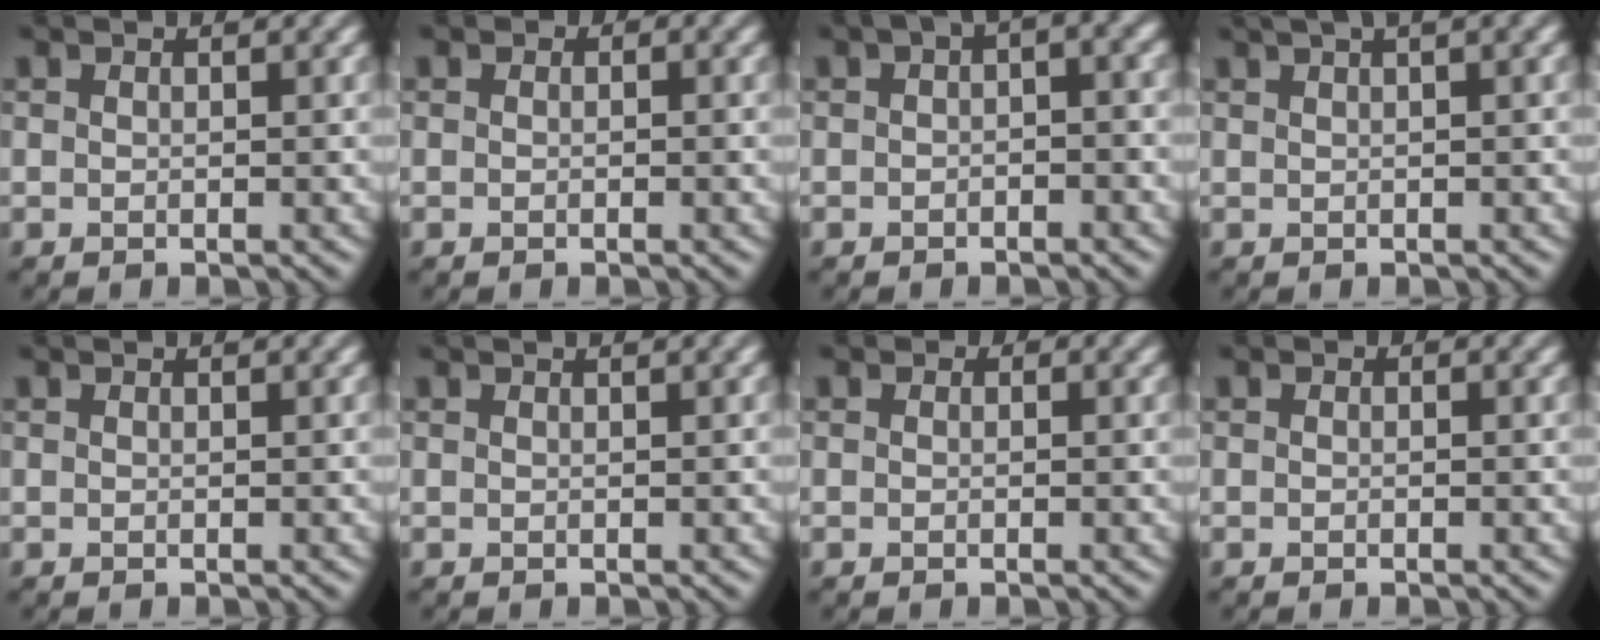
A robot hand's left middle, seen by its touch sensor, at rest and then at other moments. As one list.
[{"total": 1.2, "force": [0.6, 0.7, 0.7], "torque": [-0.003, 0.007, 0.000]}, {"total": 5.1, "force": [1.8, 2.0, 4.3], "torque": [-0.047, 0.023, 0.016]}, {"total": 6.4, "force": [4.0, 2.5, 4.3], "torque": [-0.039, 0.048, 0.038]}, {"total": 0.0}, {"total": 1.4, "force": [0.9, 0.6, 1.0], "torque": [0.001, 0.008, -0.004]}, {"total": 0.7, "force": [0.5, 0.5, 0.3], "torque": [-0.001, 0.005, -0.003]}, {"total": 0.0}]